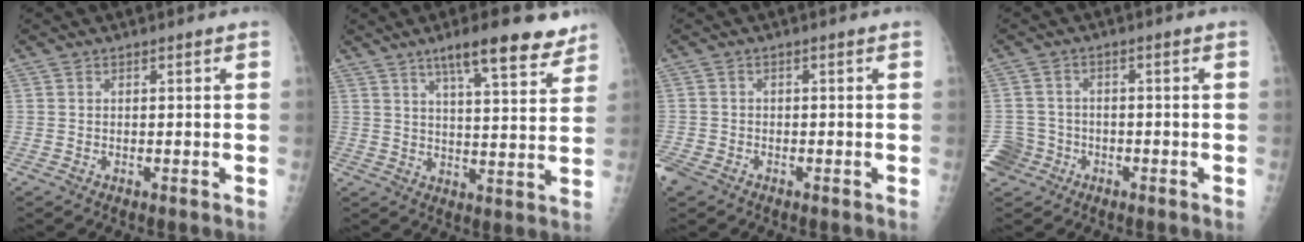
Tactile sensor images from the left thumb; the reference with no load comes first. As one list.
[{"total": 12.9, "force": [9.0, 2.9, 8.8], "torque": [-0.102, -0.041, 0.130]}, {"total": 3.7, "force": [-2.4, 2.4, 1.4], "torque": [-0.036, 0.001, -0.045]}, {"total": 5.8, "force": [-2.9, 5.0, 0.4], "torque": [0.002, 0.021, -0.049]}]